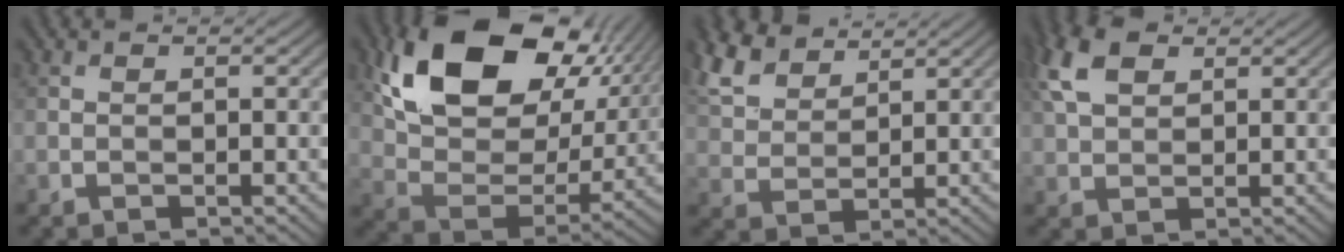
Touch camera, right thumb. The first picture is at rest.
{"total": 18.4, "force": [8.6, 11.5, 11.5], "torque": [-0.230, -0.002, 0.167]}
{"total": 7.8, "force": [5.8, 3.4, 3.9], "torque": [-0.111, 0.018, 0.126]}
{"total": 6.7, "force": [3.1, 3.8, 4.5], "torque": [-0.114, 0.017, 0.058]}